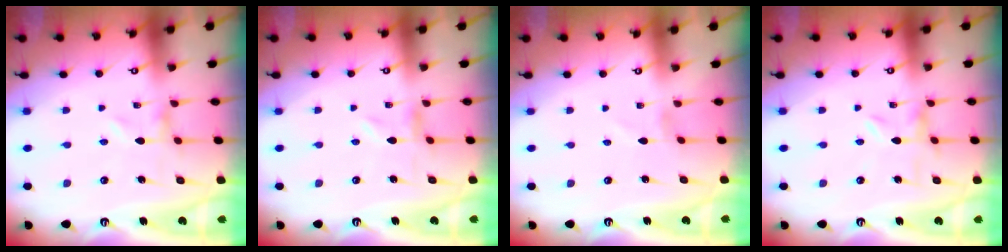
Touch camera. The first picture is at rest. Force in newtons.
{"total": 0.0}
{"total": 0.9, "press": 0.8, "slide": 0.1}
{"total": 0.0}